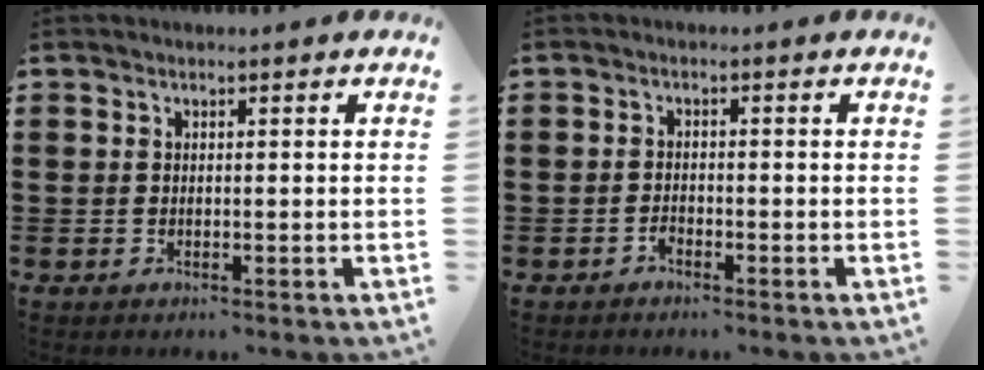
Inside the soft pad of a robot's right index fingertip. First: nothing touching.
{"total": 1.3, "force": [-1.1, 0.6, 0.3], "torque": [-0.008, -0.001, -0.024]}